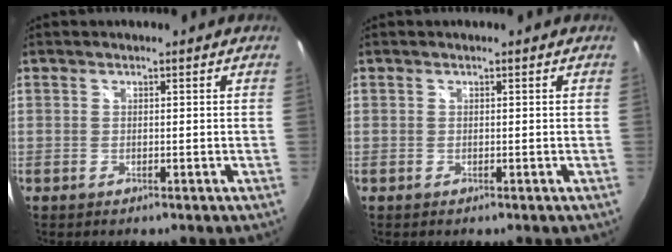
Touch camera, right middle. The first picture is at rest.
{"total": 0.0}